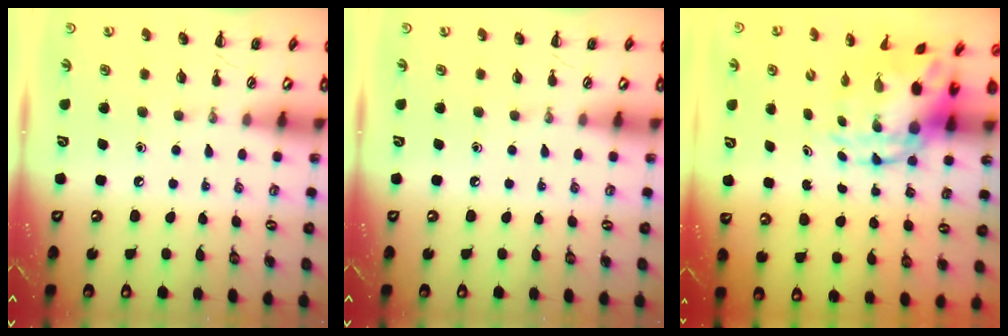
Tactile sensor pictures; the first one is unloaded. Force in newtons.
{"total": 0.0}
{"total": 7.4, "press": 7.2, "slide": 1.9}